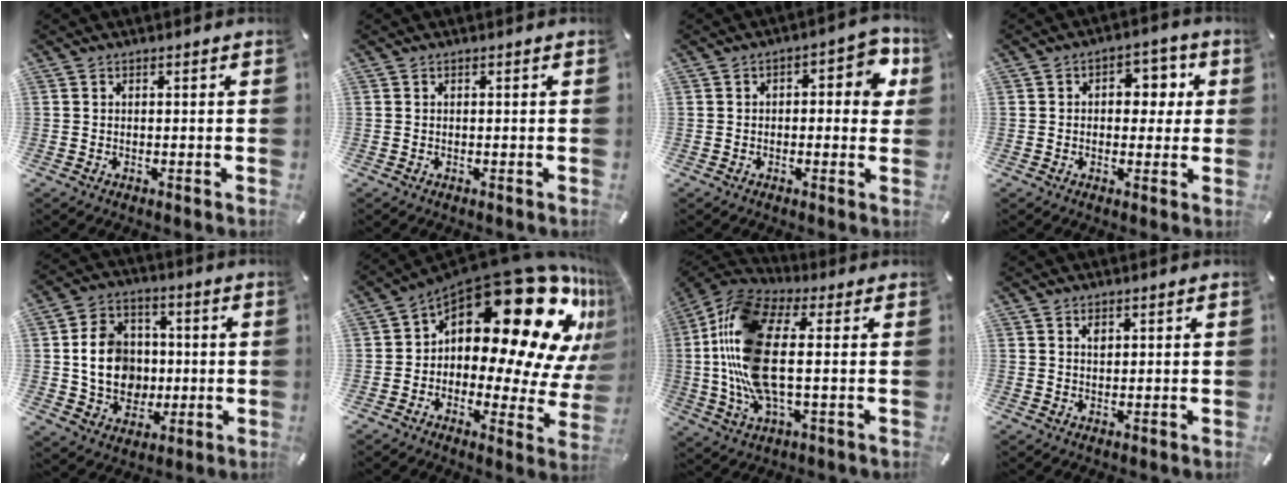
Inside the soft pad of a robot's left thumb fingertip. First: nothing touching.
{"total": 0.0}
{"total": 7.5, "force": [0.8, 4.0, 6.3], "torque": [-0.079, 0.002, 0.006]}
{"total": 6.6, "force": [0.5, 4.9, 4.4], "torque": [-0.043, 0.001, -0.004]}
{"total": 12.1, "force": [0.0, 10.6, 5.9], "torque": [-0.106, 0.011, 0.007]}
{"total": 27.5, "force": [13.5, 12.6, 20.3], "torque": [-0.281, -0.127, 0.236]}
{"total": 18.9, "force": [1.0, 8.8, 16.8], "torque": [-0.368, -0.014, 0.016]}
{"total": 1.2, "force": [0.7, 0.6, 0.7], "torque": [-0.016, 0.000, 0.013]}